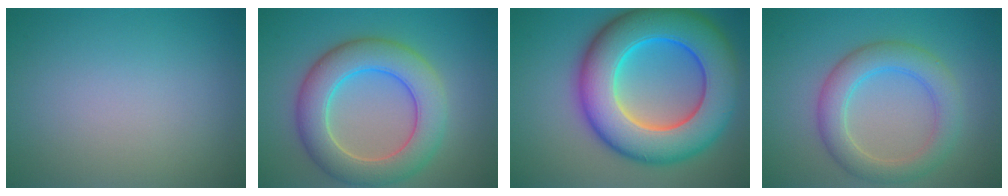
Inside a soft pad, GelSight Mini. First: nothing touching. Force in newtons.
{"total": 7.5, "press": 7.5, "slide": 0.4}
{"total": 13.4, "press": 13.4, "slide": 0.3}
{"total": 4.7, "press": 4.7, "slide": 0.2}